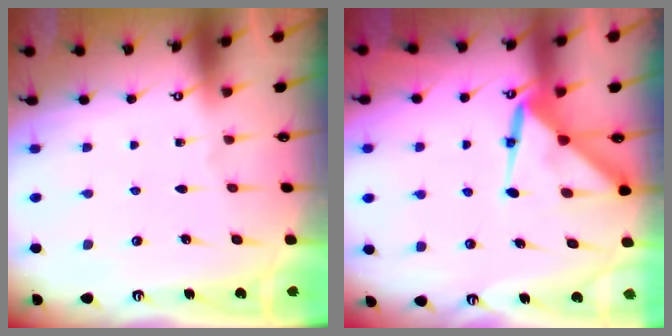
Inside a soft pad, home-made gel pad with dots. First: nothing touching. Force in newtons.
{"total": 8.9, "press": 8.9, "slide": 0.8}